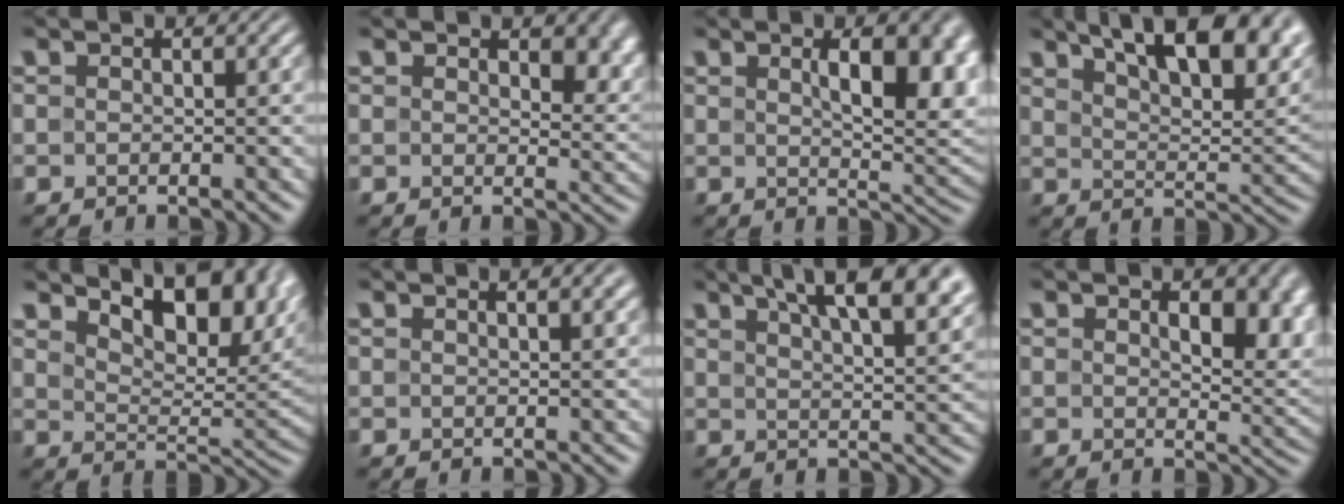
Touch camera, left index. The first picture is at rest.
{"total": 5.0, "force": [2.3, 2.8, 3.5], "torque": [-0.050, -0.011, 0.038]}
{"total": 8.3, "force": [2.1, 3.1, 7.4], "torque": [-0.101, 0.001, 0.038]}
{"total": 13.7, "force": [8.5, 4.7, 9.6], "torque": [-0.121, 0.028, 0.118]}
{"total": 10.0, "force": [5.2, 4.1, 7.6], "torque": [-0.109, 0.009, 0.079]}
{"total": 2.6, "force": [1.6, 0.7, 1.9], "torque": [-0.011, 0.008, 0.017]}
{"total": 12.2, "force": [7.6, 4.2, 8.6], "torque": [-0.090, 0.039, 0.082]}
{"total": 6.2, "force": [2.0, 3.1, 5.0], "torque": [-0.063, -0.008, 0.038]}